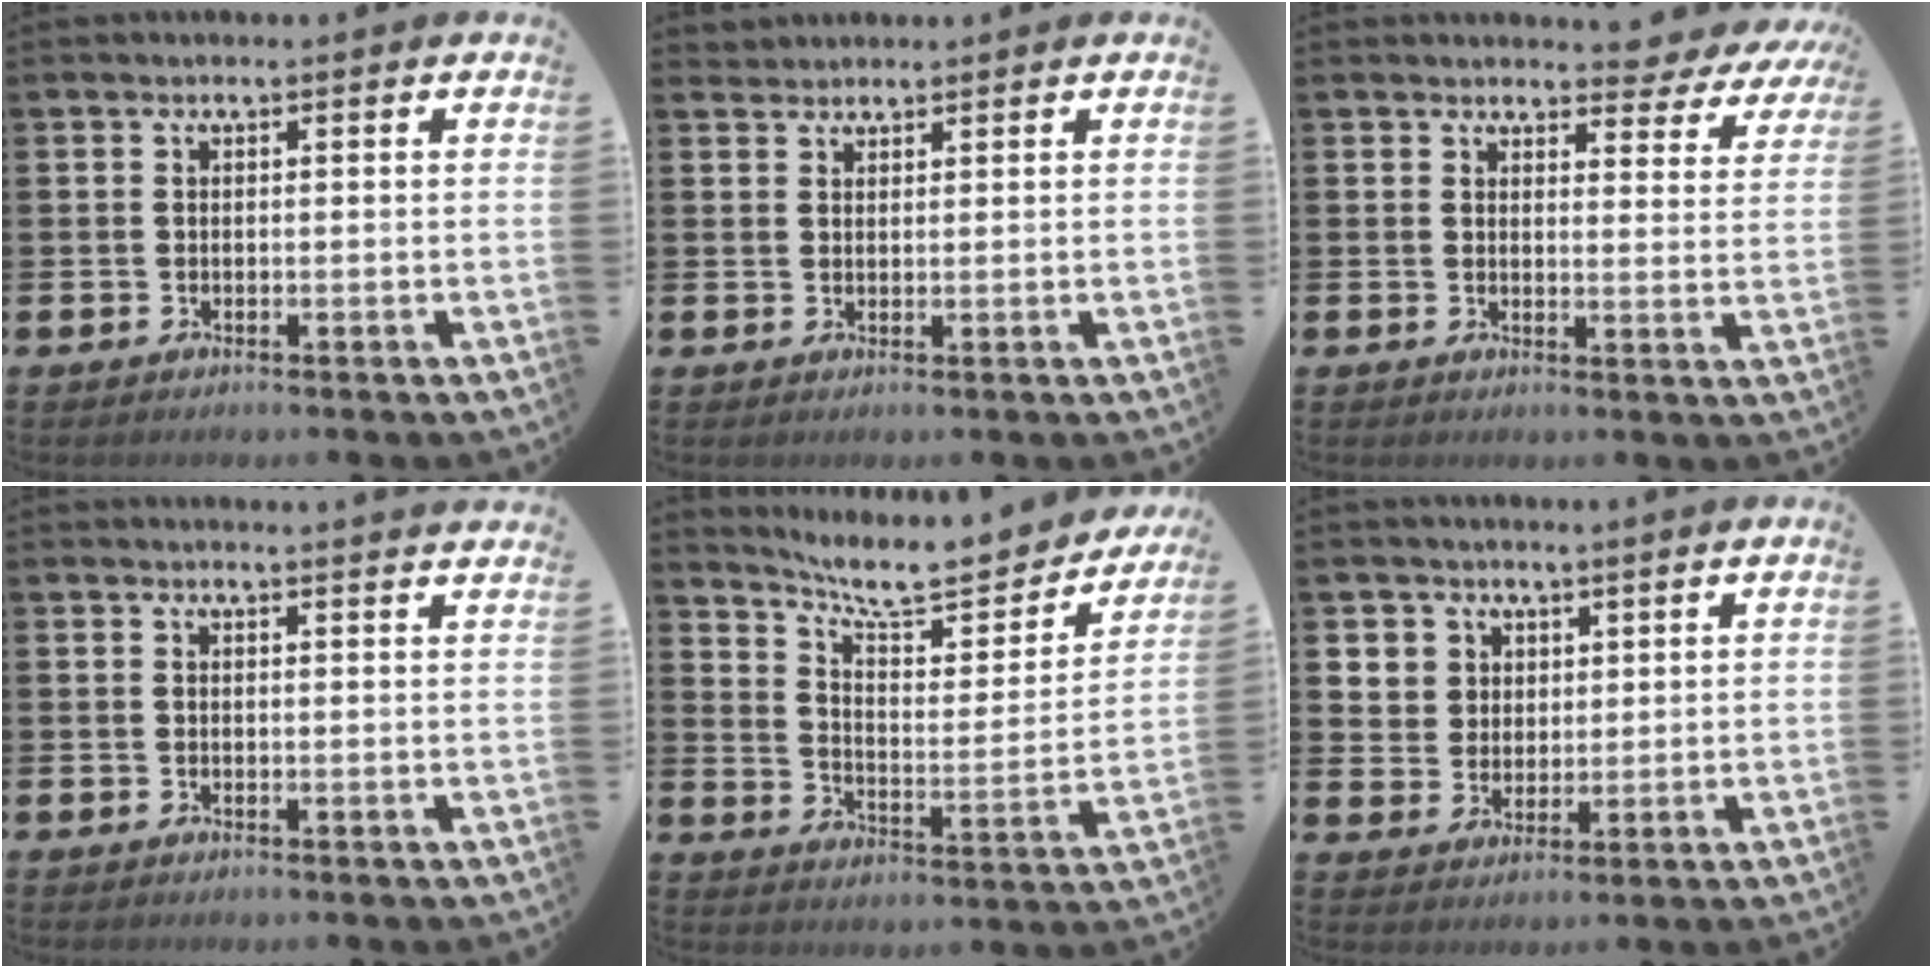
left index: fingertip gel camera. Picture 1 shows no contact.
{"total": 1.9, "force": [1.8, 0.5, -0.2], "torque": [0.007, -0.005, 0.033]}
{"total": 3.5, "force": [3.2, 1.2, 0.4], "torque": [-0.004, -0.028, 0.051]}
{"total": 1.2, "force": [1.2, -0.2, 0.0], "torque": [0.007, -0.009, 0.022]}
{"total": 9.0, "force": [8.1, 1.9, 3.4], "torque": [-0.088, -0.063, 0.138]}
{"total": 4.7, "force": [3.1, 3.5, 0.1], "torque": [-0.014, -0.002, 0.056]}